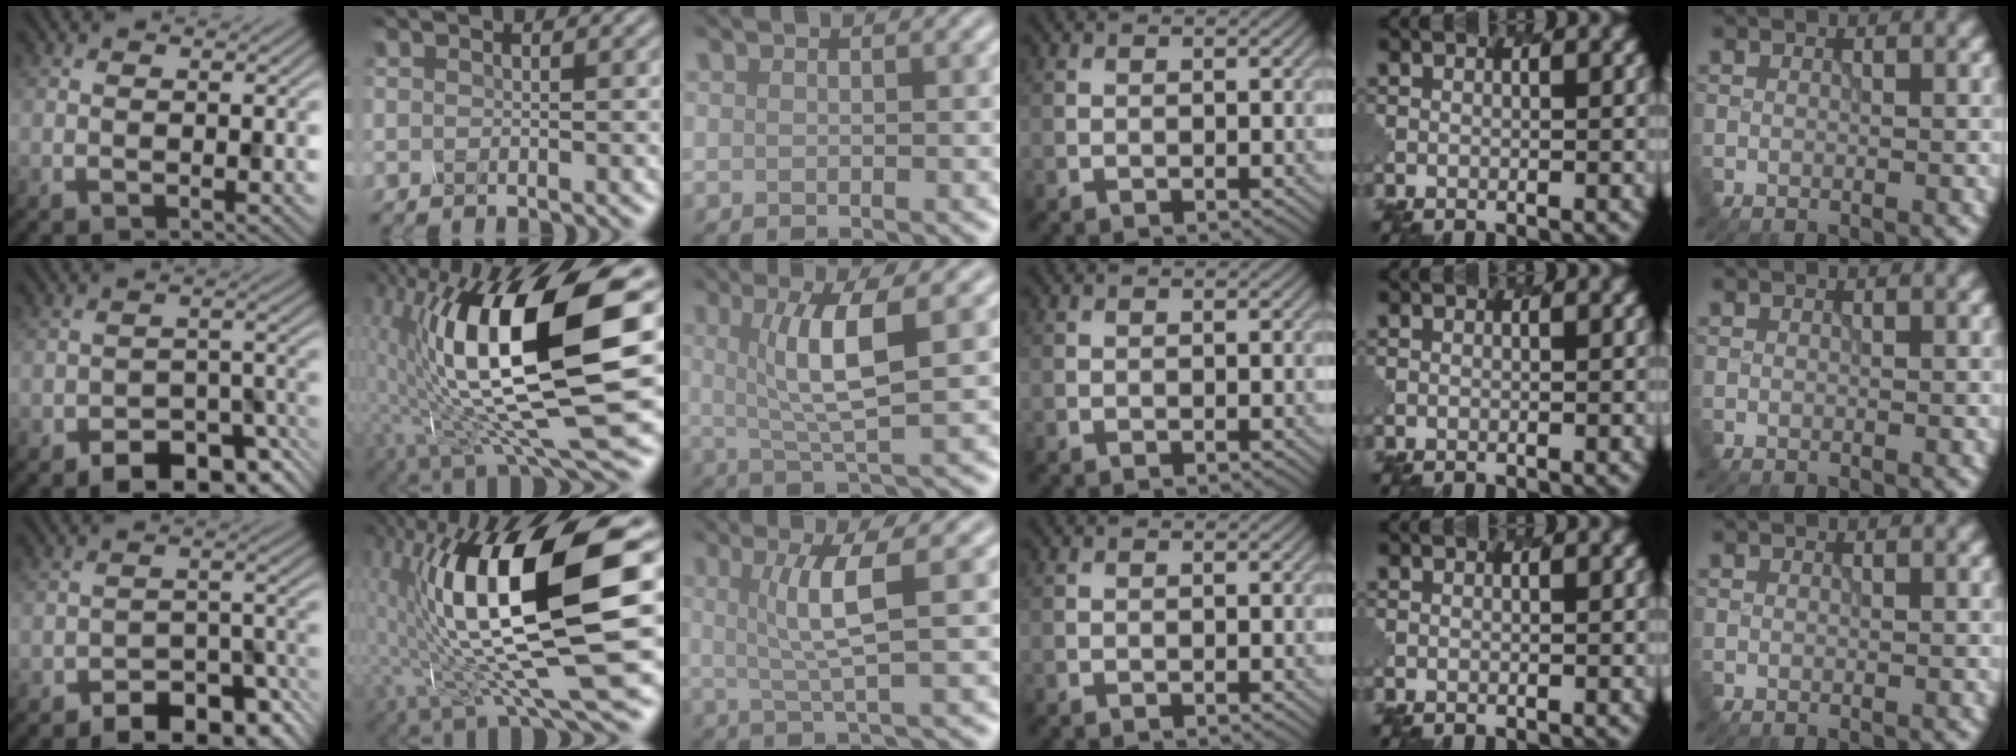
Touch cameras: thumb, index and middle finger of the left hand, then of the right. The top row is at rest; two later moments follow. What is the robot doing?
{"motion": "shake", "object": "salt shaker"}